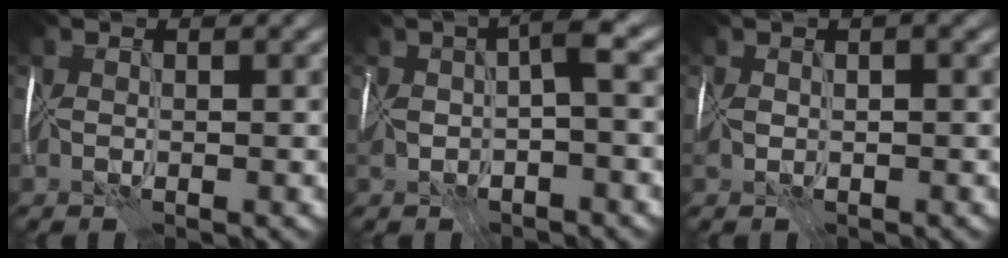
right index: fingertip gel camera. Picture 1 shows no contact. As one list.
[{"total": 4.5, "force": [-0.4, 1.4, 4.3], "torque": [-0.082, 0.014, -0.019]}, {"total": 2.7, "force": [0.4, 1.3, 2.3], "torque": [-0.040, 0.006, 0.006]}]